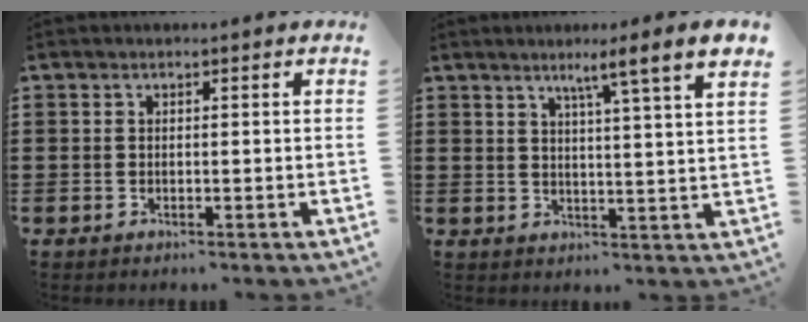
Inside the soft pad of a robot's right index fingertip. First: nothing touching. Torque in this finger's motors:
{"motor_torque": [0.74, 0.52, 0.24, 0.12]}